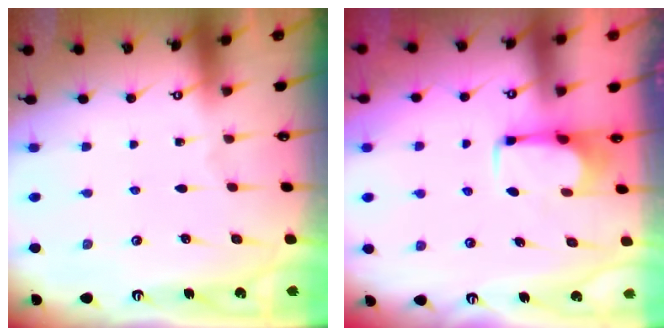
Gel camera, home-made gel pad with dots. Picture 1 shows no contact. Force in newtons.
{"total": 2.8, "press": 2.8, "slide": 0.5}